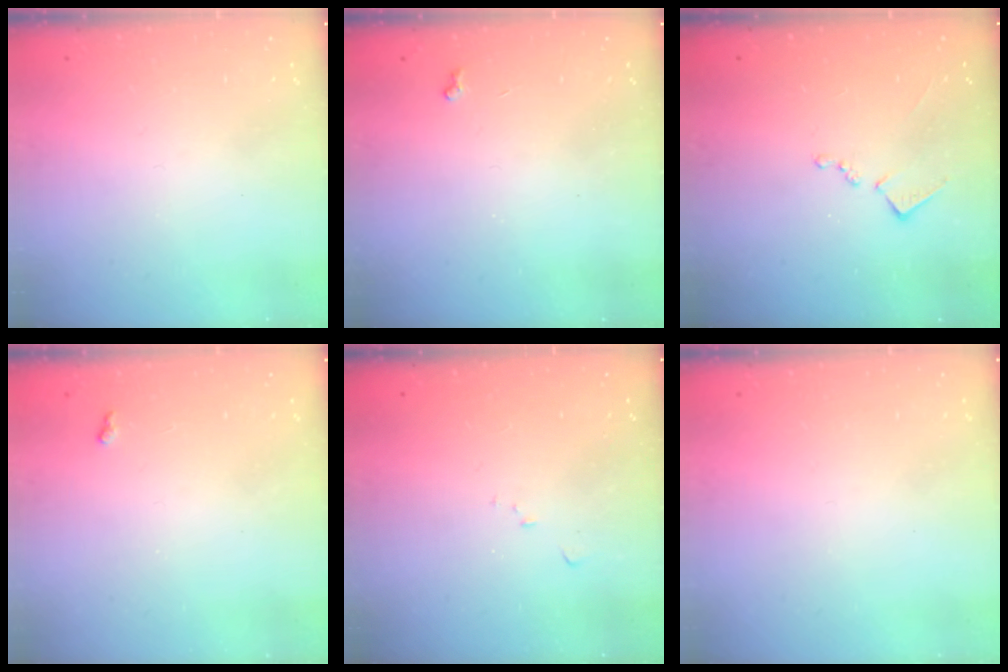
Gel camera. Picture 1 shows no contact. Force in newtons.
{"total": 3.5, "press": 3.5, "slide": 0.5}
{"total": 9.1, "press": 9.1, "slide": 0.4}
{"total": 3.6, "press": 3.6, "slide": 0.4}
{"total": 5.1, "press": 5.1, "slide": 0.6}
{"total": 0.0}